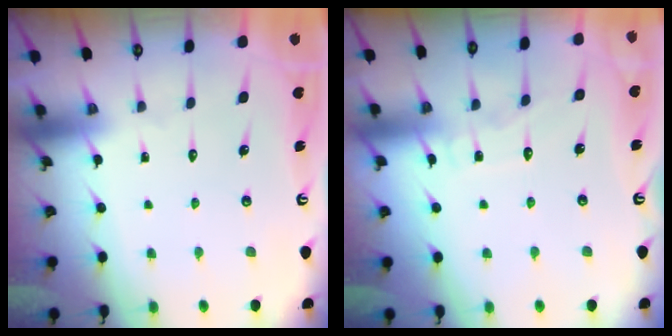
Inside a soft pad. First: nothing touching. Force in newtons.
{"total": 5.3, "press": 5.2, "slide": 0.5}